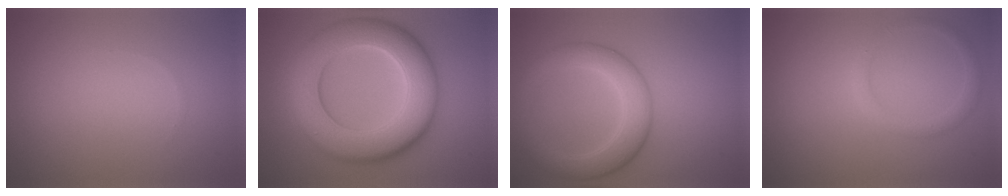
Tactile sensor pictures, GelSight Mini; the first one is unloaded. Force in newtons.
{"total": 11.1, "press": 11.0, "slide": 0.7}
{"total": 5.1, "press": 5.1, "slide": 0.1}
{"total": 1.5, "press": 1.5, "slide": 0.1}